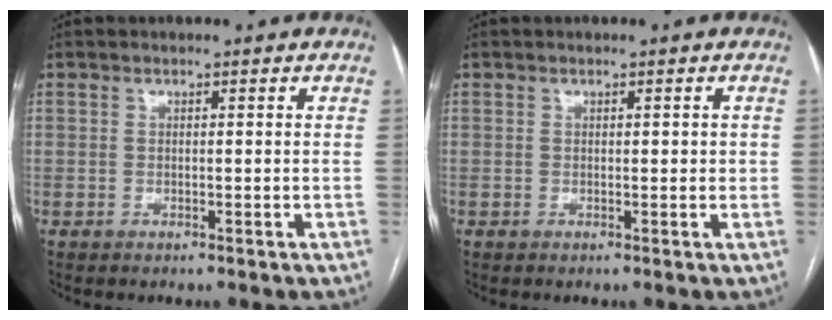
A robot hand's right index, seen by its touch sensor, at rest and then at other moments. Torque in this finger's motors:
{"motor_torque": [-0.21, 0.01, -0.05, 0.00]}